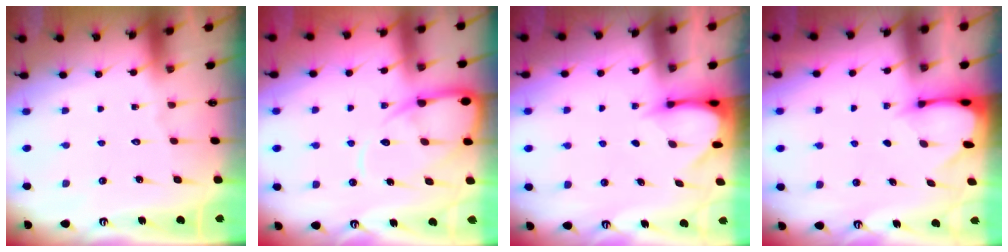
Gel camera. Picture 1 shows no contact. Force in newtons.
{"total": 10.7, "press": 10.7, "slide": 1.0}
{"total": 3.7, "press": 3.7, "slide": 0.2}
{"total": 2.4, "press": 2.3, "slide": 0.3}